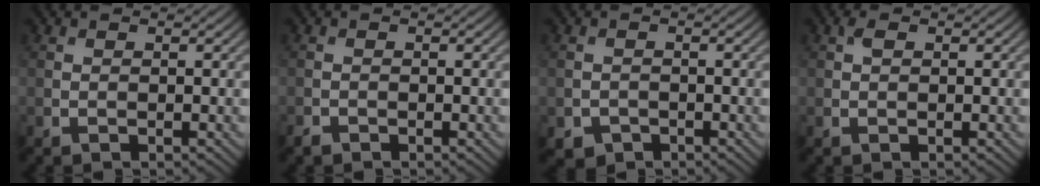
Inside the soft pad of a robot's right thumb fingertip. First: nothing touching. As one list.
[{"total": 0.7, "force": [-0.6, 0.3, 0.1], "torque": [-0.002, -0.003, -0.014]}, {"total": 1.9, "force": [-1.2, 1.4, 0.4], "torque": [-0.004, -0.006, -0.025]}, {"total": 0.9, "force": [0.3, 0.5, 0.7], "torque": [-0.016, 0.003, 0.006]}]